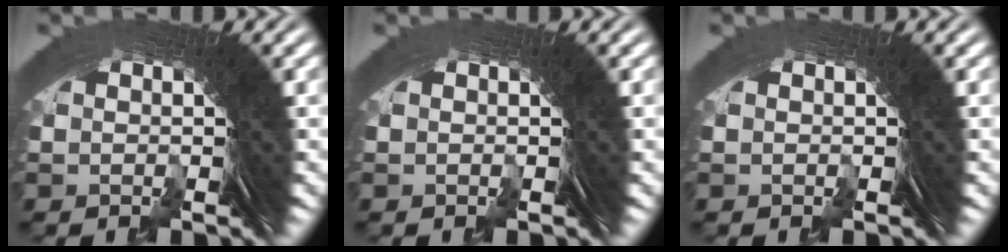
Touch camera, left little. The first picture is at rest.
{"total": 0.0}
{"total": 0.0}